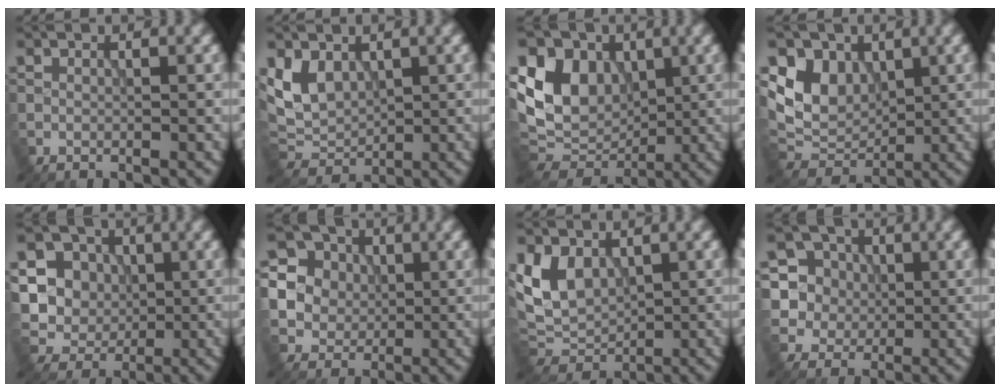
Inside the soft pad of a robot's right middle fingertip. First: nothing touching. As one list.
[{"total": 4.5, "force": [1.6, 3.1, 2.8], "torque": [-0.060, -0.009, 0.030]}, {"total": 10.4, "force": [2.0, 8.2, 6.2], "torque": [-0.126, 0.014, 0.027]}, {"total": 5.3, "force": [1.9, 4.2, 2.5], "torque": [-0.046, -0.010, 0.031]}, {"total": 10.4, "force": [1.5, 9.5, 4.1], "torque": [-0.111, 0.022, 0.013]}, {"total": 10.6, "force": [1.9, 9.7, 3.7], "torque": [-0.119, 0.030, 0.034]}, {"total": 5.4, "force": [1.5, 3.9, 3.5], "torque": [-0.074, -0.007, 0.023]}, {"total": 9.1, "force": [2.3, 8.5, 2.5], "torque": [-0.083, 0.031, 0.036]}]